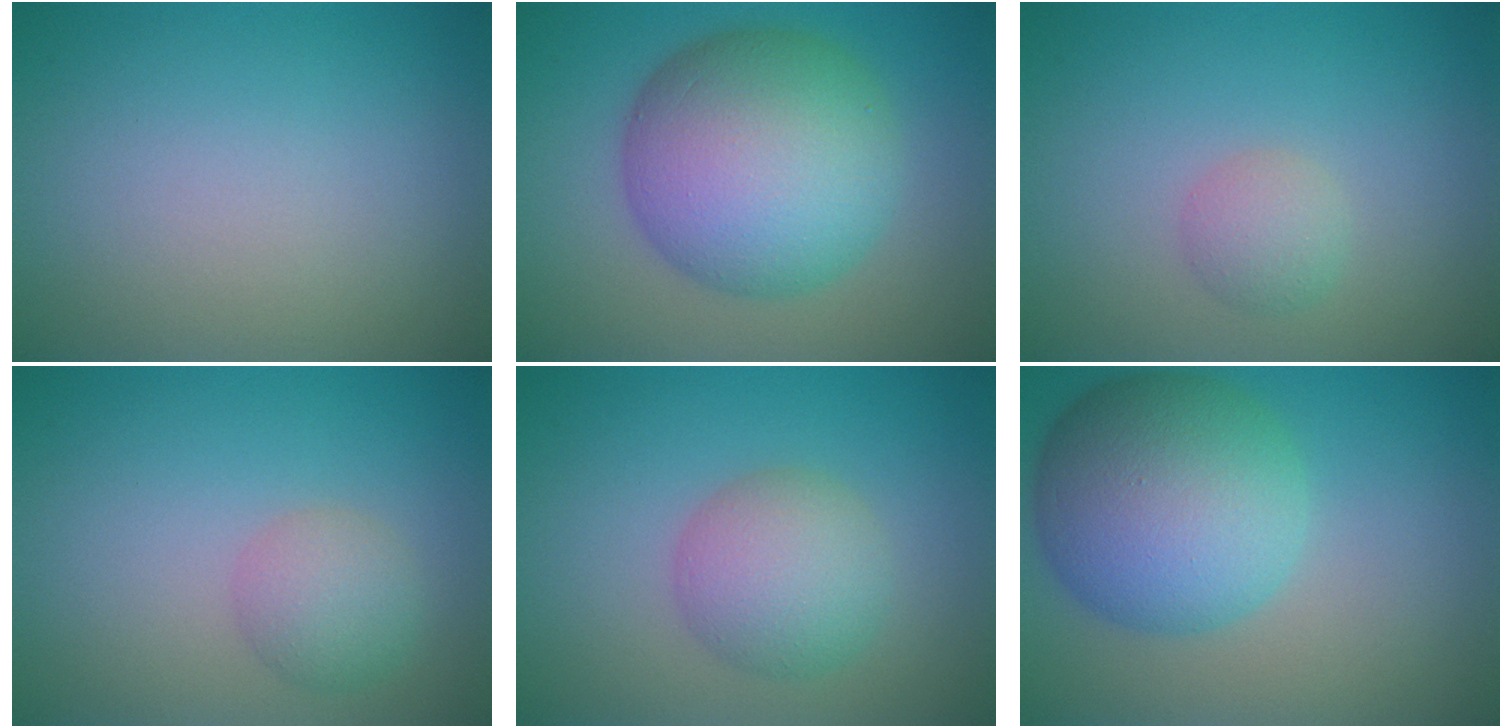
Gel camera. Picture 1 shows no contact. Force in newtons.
{"total": 11.8, "press": 11.8, "slide": 0.2}
{"total": 1.8, "press": 1.8, "slide": 0.1}
{"total": 2.6, "press": 2.6, "slide": 0.1}
{"total": 4.4, "press": 4.4, "slide": 0.2}
{"total": 10.0, "press": 10.0, "slide": 0.1}